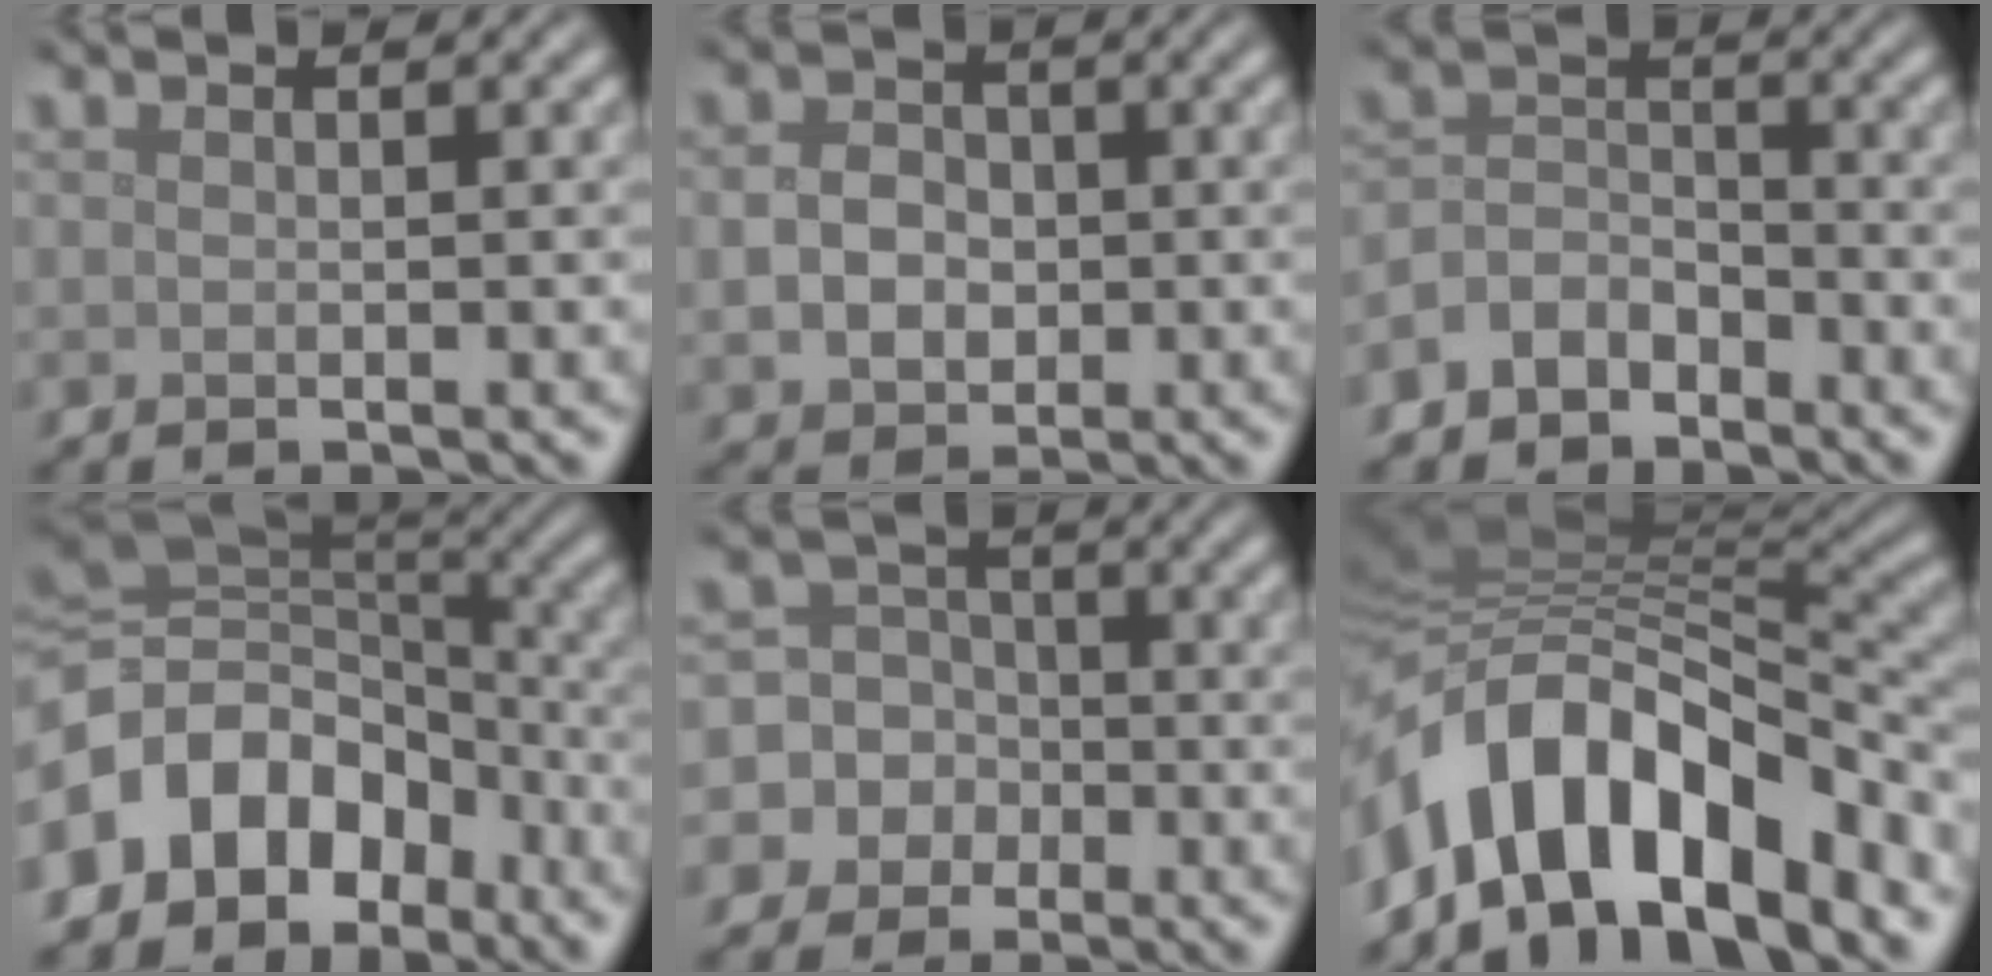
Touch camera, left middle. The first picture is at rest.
{"total": 3.6, "force": [-0.1, 3.0, 2.0], "torque": [-0.039, -0.002, -0.009]}
{"total": 3.5, "force": [-2.6, 2.2, 1.0], "torque": [-0.016, 0.006, -0.058]}
{"total": 11.9, "force": [-5.4, 9.0, 5.7], "torque": [-0.117, 0.009, -0.106]}
{"total": 9.6, "force": [-2.9, 9.0, 1.2], "torque": [-0.053, 0.005, -0.077]}
{"total": 12.7, "force": [-5.5, 6.6, 9.3], "torque": [-0.152, 0.018, -0.104]}